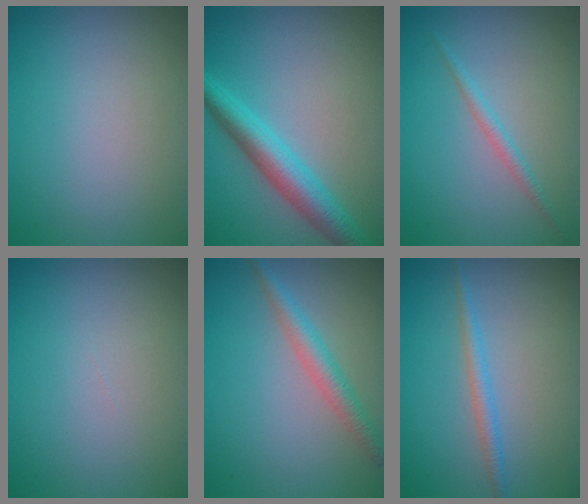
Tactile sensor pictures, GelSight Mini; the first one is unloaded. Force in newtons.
{"total": 5.0, "press": 5.0, "slide": 0.1}
{"total": 1.3, "press": 1.3, "slide": 0.0}
{"total": 0.0}
{"total": 2.7, "press": 2.7, "slide": 0.2}
{"total": 1.7, "press": 1.7, "slide": 0.1}